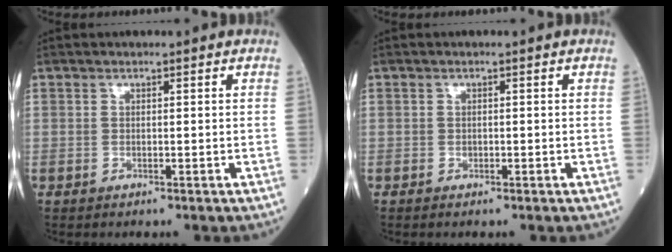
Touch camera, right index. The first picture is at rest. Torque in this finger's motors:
{"motor_torque": [0.06, -0.13, 0.05, 0.02]}